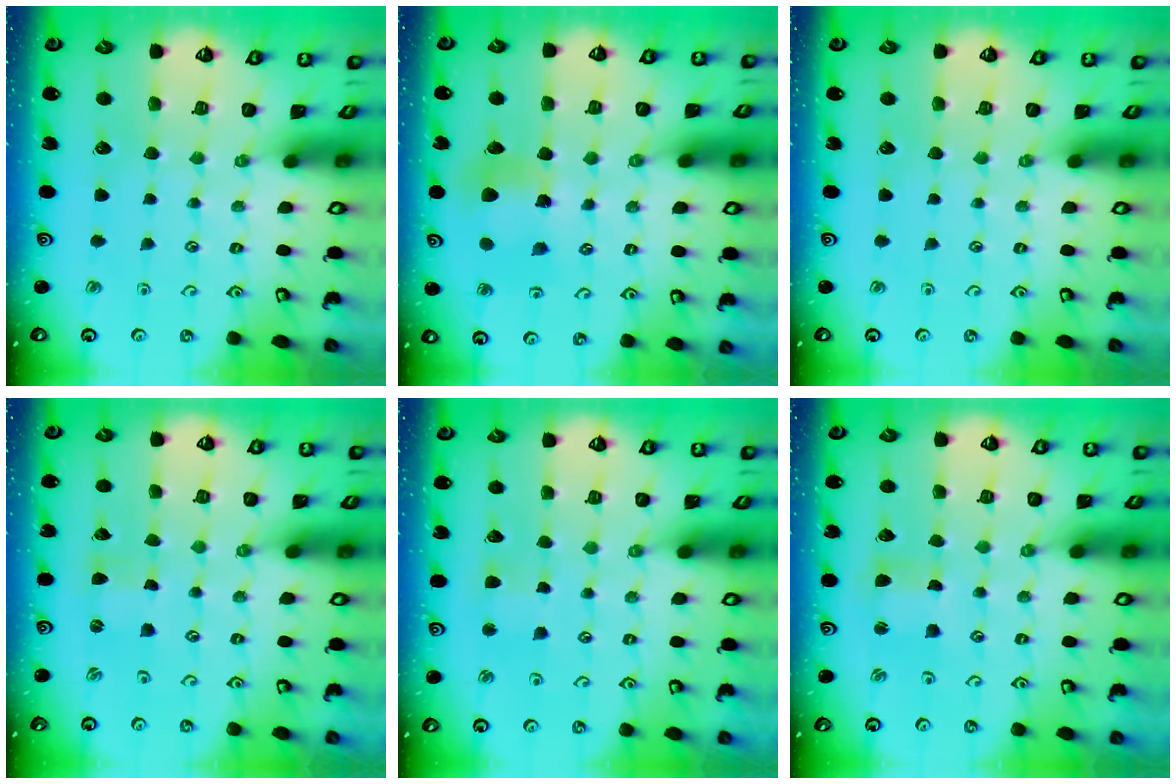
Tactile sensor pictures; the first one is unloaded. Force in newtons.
{"total": 7.1, "press": 7.1, "slide": 0.5}
{"total": 0.0}
{"total": 0.0}
{"total": 2.4, "press": 2.3, "slide": 0.5}
{"total": 1.9, "press": 1.8, "slide": 0.3}